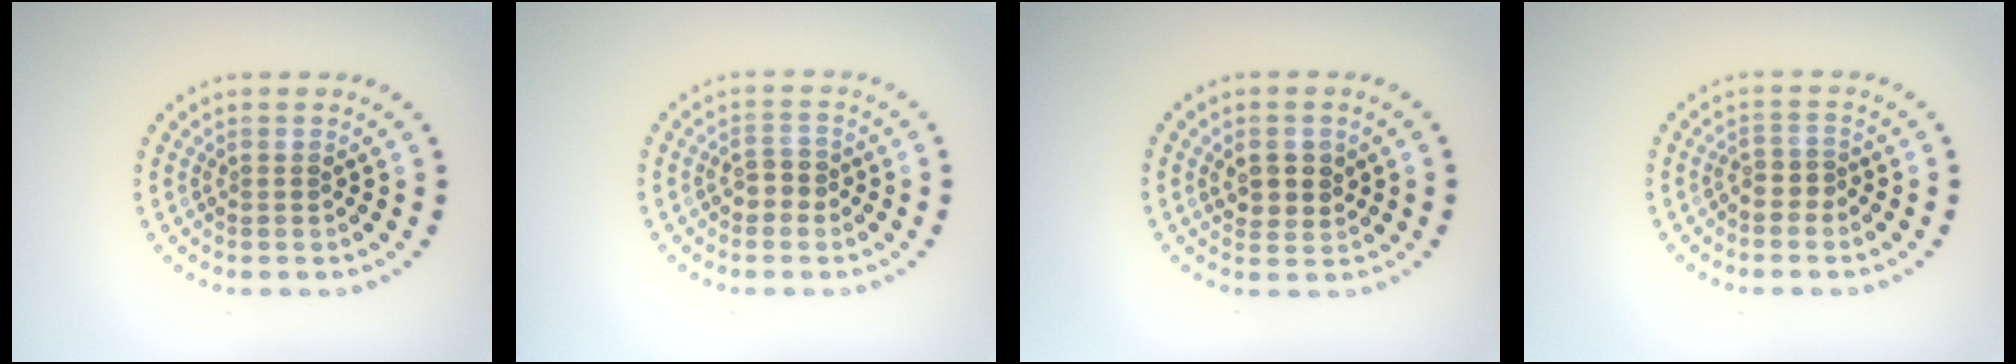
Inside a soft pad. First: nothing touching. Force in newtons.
{"total": 1.8, "press": 1.8, "slide": 0.5}
{"total": 2.6, "press": 2.6, "slide": 0.6}
{"total": 1.5, "press": 1.2, "slide": 1.0}